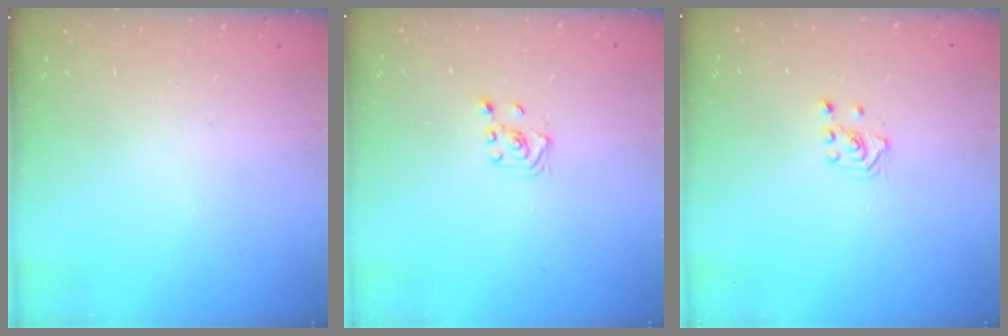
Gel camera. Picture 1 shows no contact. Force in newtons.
{"total": 2.3, "press": 2.2, "slide": 0.8}
{"total": 2.0, "press": 2.0, "slide": 0.3}